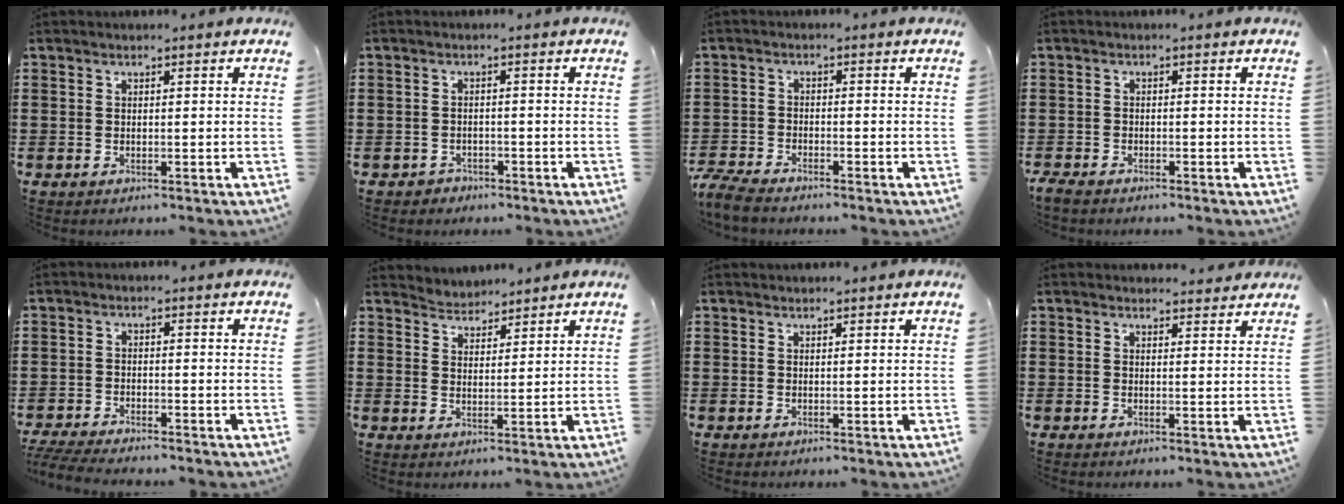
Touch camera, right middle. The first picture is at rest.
{"total": 1.3, "force": [-1.1, 0.7, -0.1], "torque": [-0.003, 0.004, -0.027]}
{"total": 3.8, "force": [-3.6, 0.4, 1.0], "torque": [-0.038, -0.006, -0.080]}
{"total": 1.6, "force": [-1.4, 0.5, 0.5], "torque": [-0.026, -0.002, -0.034]}
{"total": 3.6, "force": [-3.5, 0.1, 0.9], "torque": [-0.029, -0.007, -0.074]}
{"total": 2.9, "force": [2.7, 0.3, -1.0], "torque": [0.008, -0.011, 0.052]}
{"total": 0.7, "force": [0.7, 0.0, -0.1], "torque": [-0.001, -0.002, 0.013]}
{"total": 1.7, "force": [1.7, 0.2, 0.1], "torque": [0.002, 0.000, 0.032]}